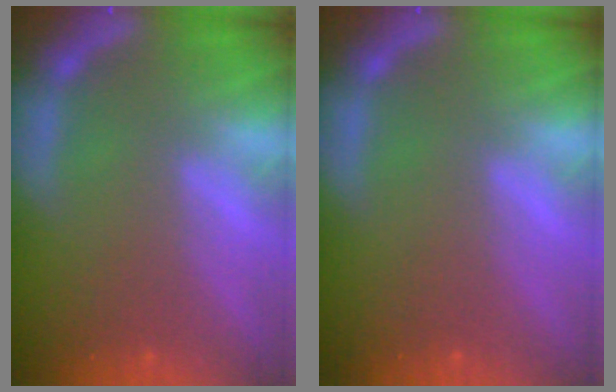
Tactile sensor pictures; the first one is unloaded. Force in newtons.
{"total": 0.0}